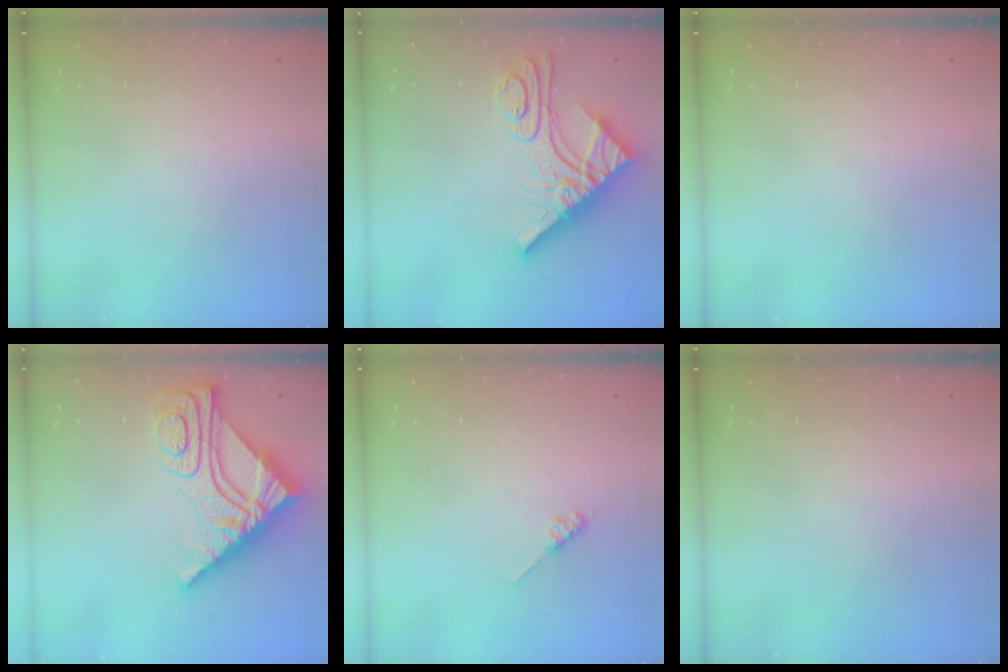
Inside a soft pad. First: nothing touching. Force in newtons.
{"total": 15.3, "press": 15.3, "slide": 1.4}
{"total": 0.0}
{"total": 15.8, "press": 15.7, "slide": 1.6}
{"total": 2.6, "press": 2.5, "slide": 0.4}
{"total": 0.0}